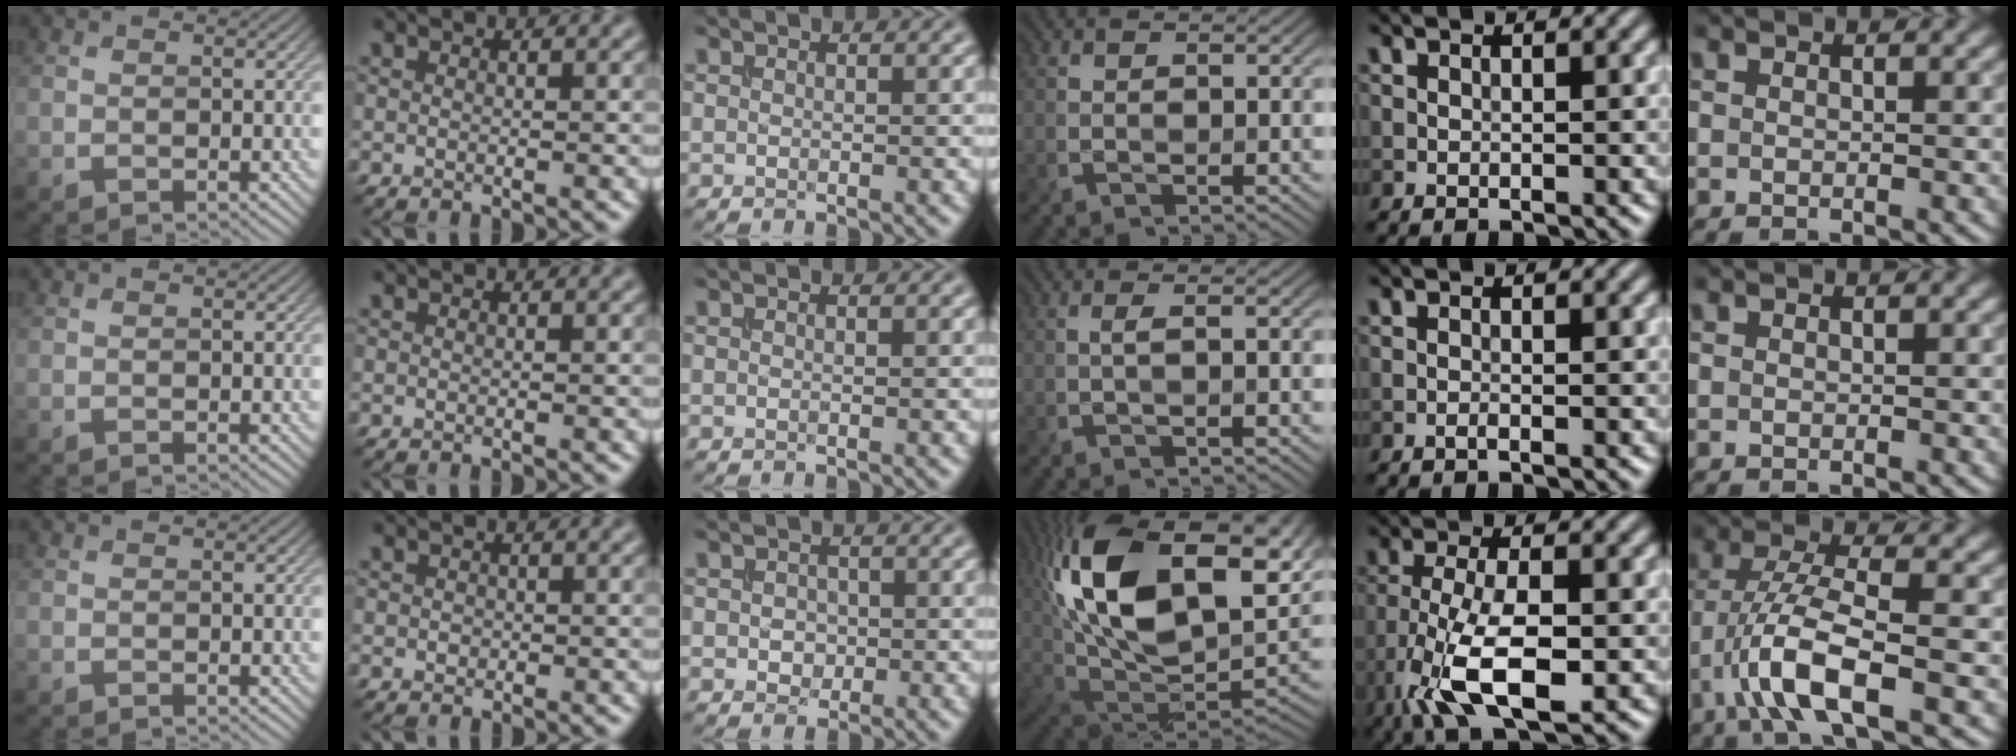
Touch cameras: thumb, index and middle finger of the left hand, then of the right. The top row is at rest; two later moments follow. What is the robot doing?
{"motion": "insert", "object": "drawer"}